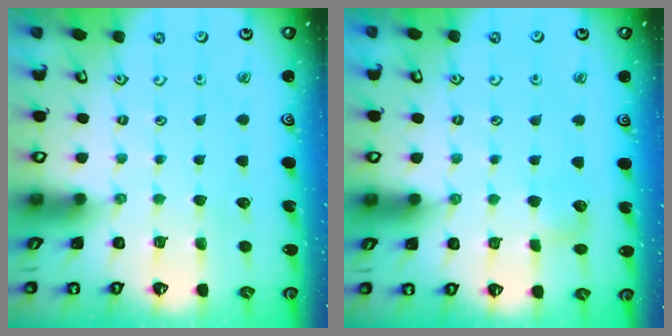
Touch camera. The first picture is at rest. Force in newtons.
{"total": 3.9, "press": 3.8, "slide": 0.5}